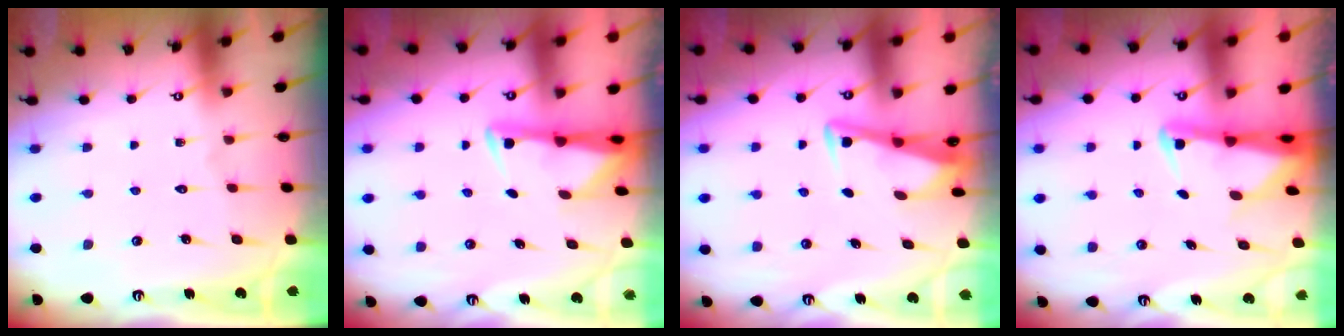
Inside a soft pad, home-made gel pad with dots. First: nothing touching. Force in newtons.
{"total": 3.0, "press": 2.9, "slide": 0.5}
{"total": 3.5, "press": 3.5, "slide": 0.3}
{"total": 2.8, "press": 2.8, "slide": 0.4}